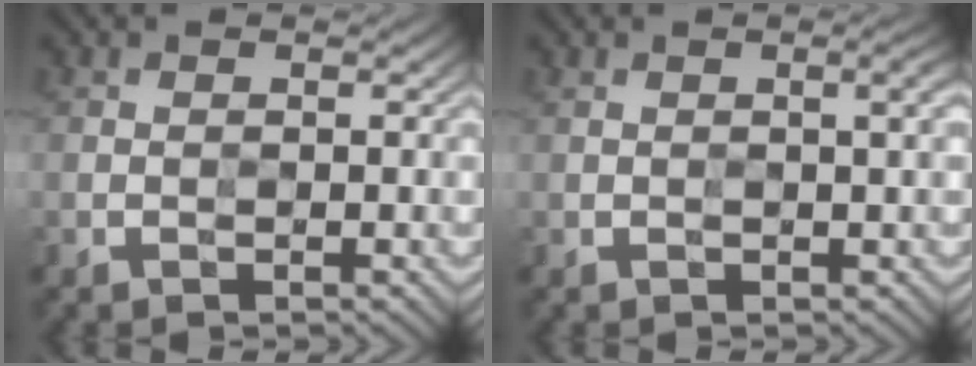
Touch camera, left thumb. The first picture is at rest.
{"total": 2.0, "force": [0.6, 0.3, 1.9], "torque": [-0.029, 0.006, 0.006]}